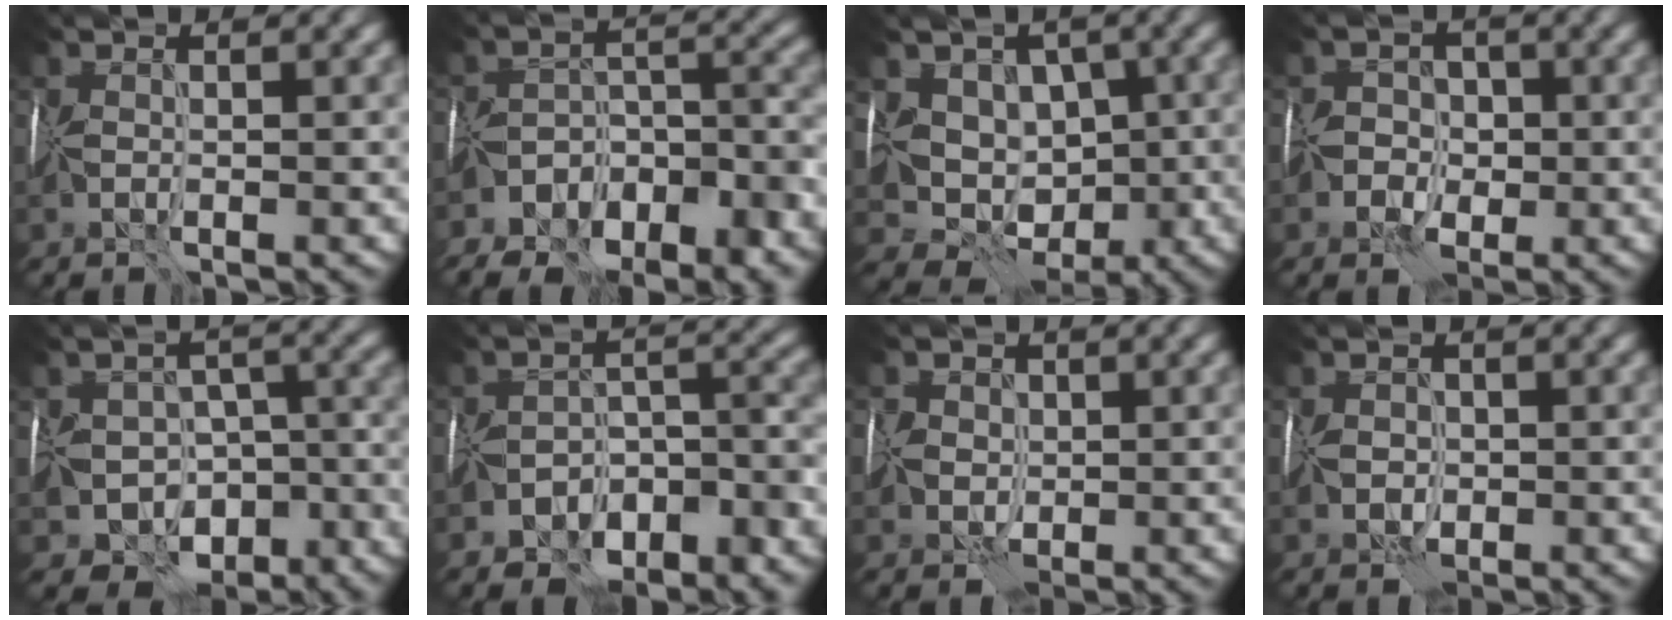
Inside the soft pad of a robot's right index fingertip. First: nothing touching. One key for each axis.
{"total": 10.3, "fx": -8.1, "fy": 5.0, "fz": 3.9, "tx": -0.040, "ty": 0.013, "tz": -0.111}
{"total": 7.0, "fx": 0.6, "fy": 6.2, "fz": 3.3, "tx": -0.022, "ty": 0.013, "tz": -0.004}
{"total": 2.4, "fx": -0.8, "fy": 2.2, "fz": 0.3, "tx": 0.023, "ty": 0.008, "tz": -0.027}
{"total": 9.8, "fx": -6.1, "fy": 7.1, "fz": 3.1, "tx": -0.035, "ty": -0.005, "tz": -0.082}
{"total": 6.6, "fx": -4.9, "fy": 3.2, "fz": 3.0, "tx": -0.026, "ty": -0.003, "tz": -0.082}
{"total": 1.8, "fx": 0.5, "fy": 1.8, "fz": -0.1, "tx": 0.010, "ty": 0.007, "tz": 0.000}
{"total": 0.8, "fx": 0.1, "fy": 0.8, "fz": -0.2, "tx": 0.006, "ty": 0.001, "tz": -0.001}